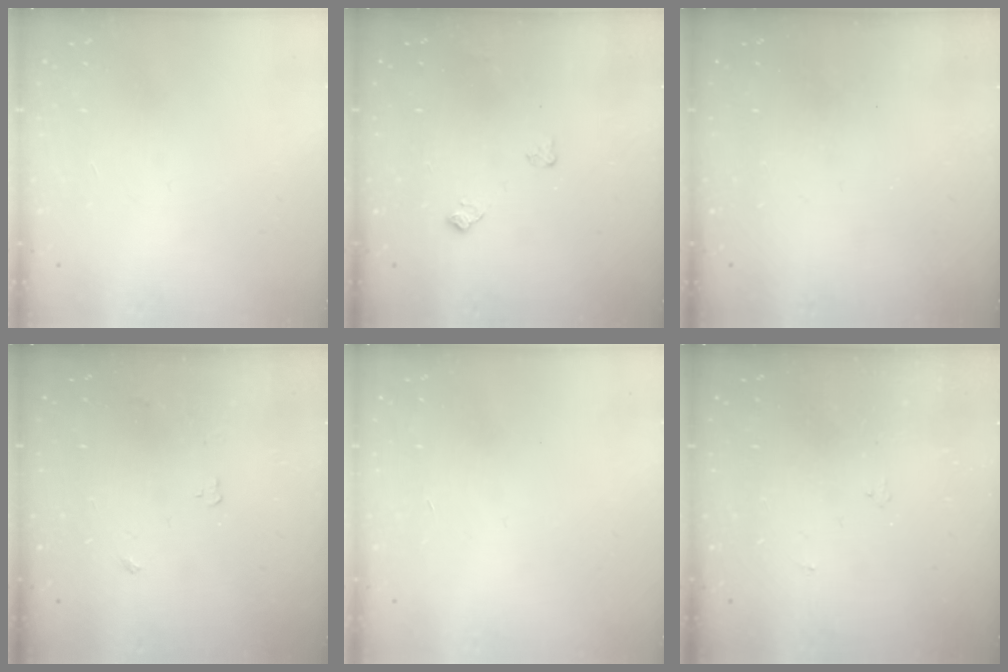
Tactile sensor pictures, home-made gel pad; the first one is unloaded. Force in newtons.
{"total": 4.9, "press": 4.8, "slide": 0.7}
{"total": 0.0}
{"total": 2.8, "press": 2.8, "slide": 0.5}
{"total": 0.0}
{"total": 2.7, "press": 2.7, "slide": 0.5}